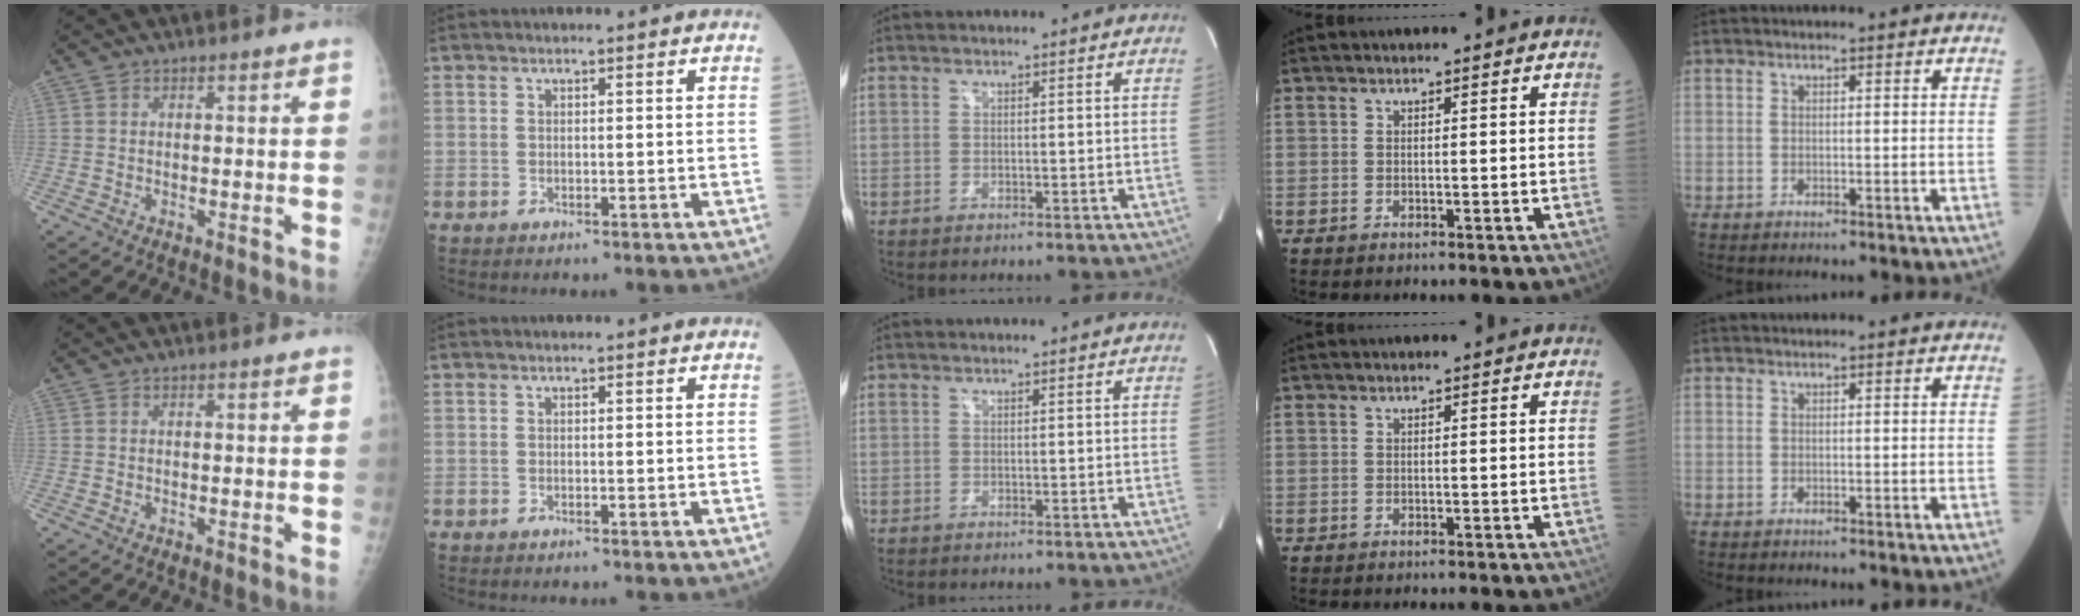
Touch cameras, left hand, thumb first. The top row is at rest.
{}